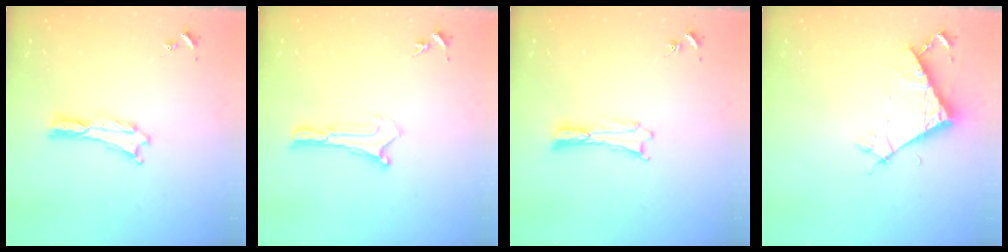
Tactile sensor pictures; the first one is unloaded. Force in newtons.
{"total": 0.0}
{"total": 0.0}
{"total": 6.7, "press": 6.7, "slide": 0.3}